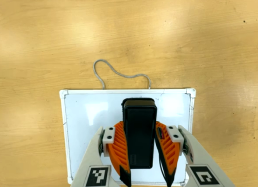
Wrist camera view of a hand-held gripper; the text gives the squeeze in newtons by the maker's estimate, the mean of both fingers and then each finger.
{"total": 7.2, "left": 5.7, "right": 8.6}